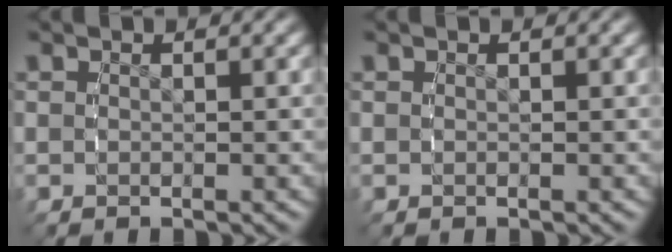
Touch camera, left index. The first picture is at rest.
{"total": 0.0}